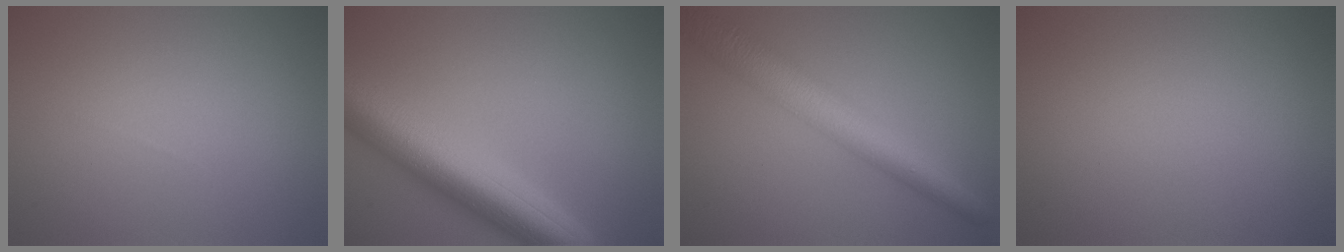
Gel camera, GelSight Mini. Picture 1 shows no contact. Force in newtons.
{"total": 9.1, "press": 9.1, "slide": 0.5}
{"total": 5.8, "press": 5.8, "slide": 0.0}
{"total": 0.0}